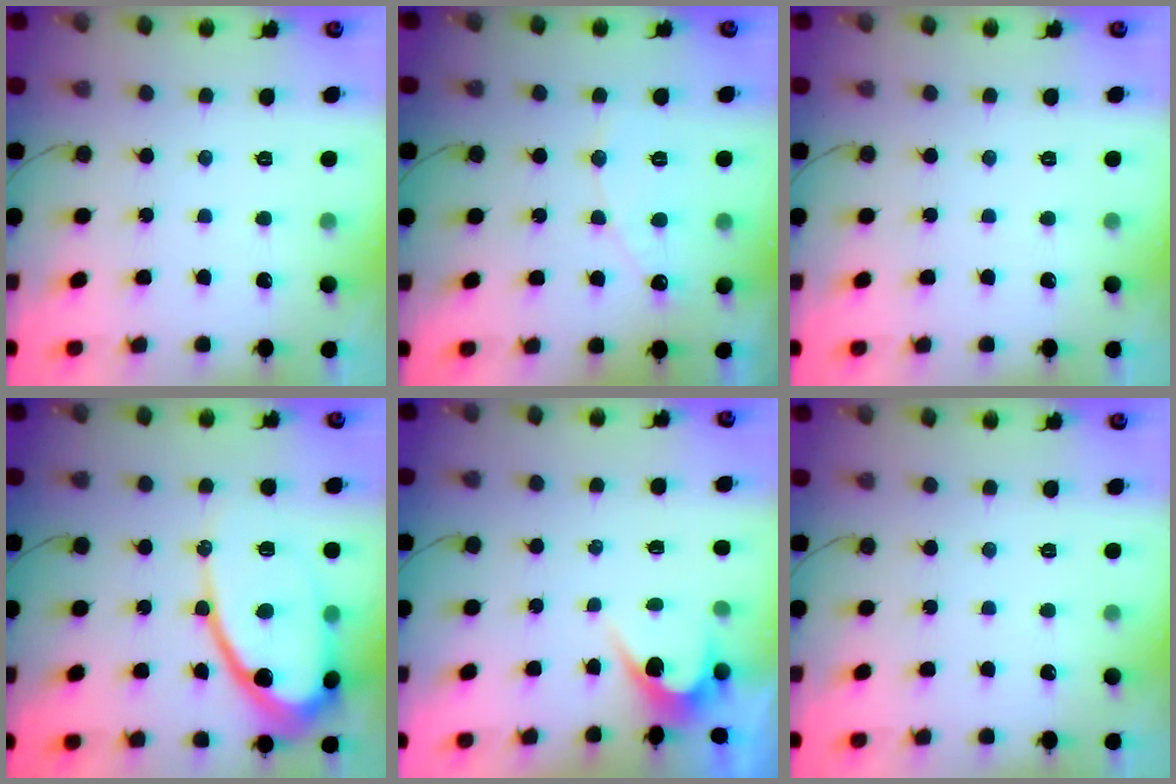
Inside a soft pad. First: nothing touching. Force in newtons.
{"total": 5.6, "press": 5.6, "slide": 0.4}
{"total": 0.0}
{"total": 14.3, "press": 14.2, "slide": 1.4}
{"total": 2.6, "press": 2.6, "slide": 0.1}
{"total": 0.0}